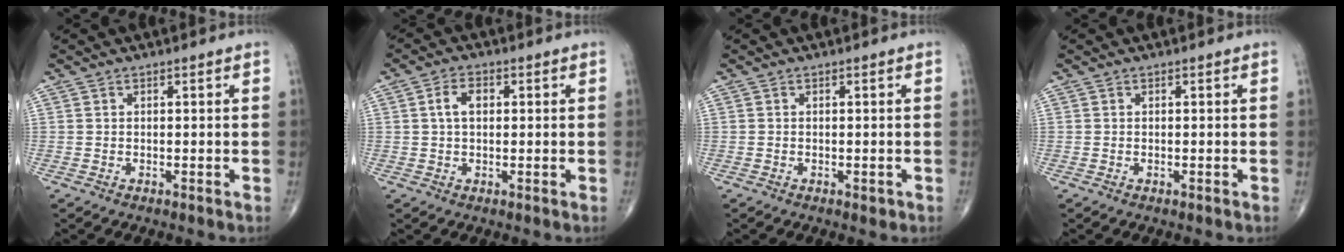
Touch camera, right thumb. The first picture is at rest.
{"total": 3.9, "force": [0.6, 2.4, 3.0], "torque": [-0.054, 0.010, 0.009]}
{"total": 0.9, "force": [-0.4, 0.5, 0.6], "torque": [-0.009, -0.002, -0.004]}
{"total": 0.0}